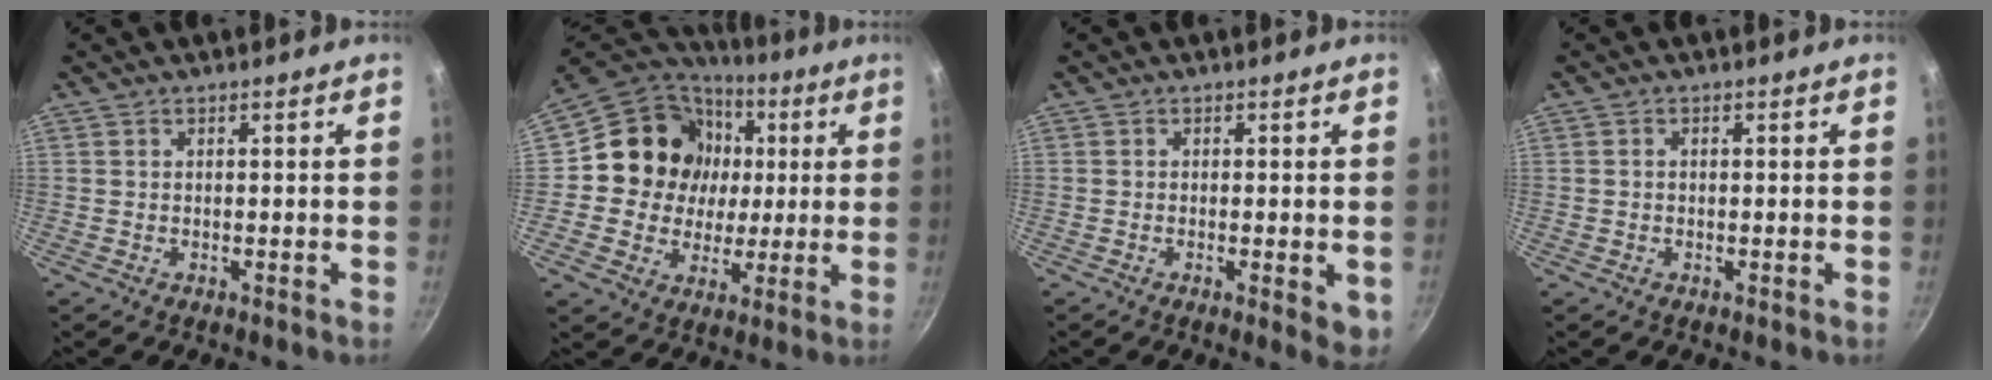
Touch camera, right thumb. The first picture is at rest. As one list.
[{"total": 16.9, "force": [2.5, 15.4, 6.4], "torque": [-0.095, 0.013, 0.037]}, {"total": 4.6, "force": [-1.2, 1.4, 4.2], "torque": [-0.055, -0.009, -0.016]}, {"total": 0.7, "force": [-0.1, 0.6, 0.5], "torque": [-0.008, 0.005, -0.001]}]